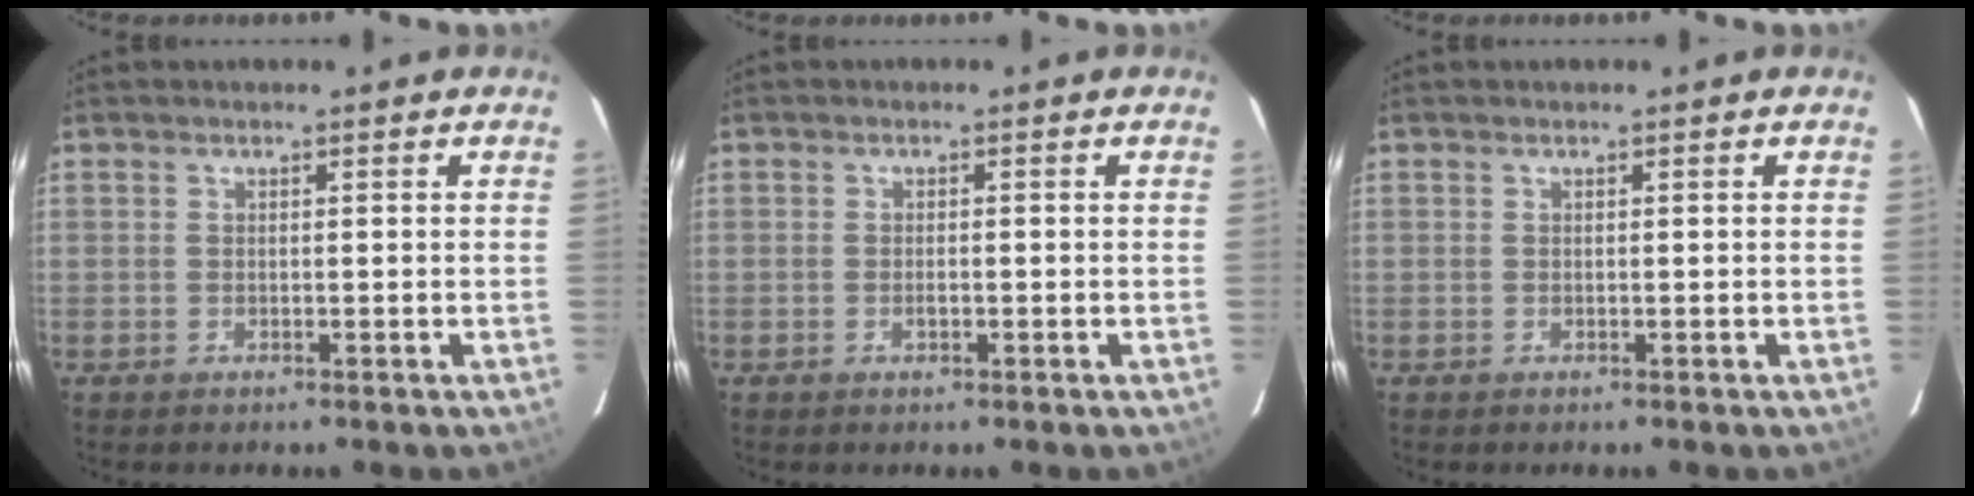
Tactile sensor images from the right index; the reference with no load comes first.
{"total": 1.3, "force": [-0.5, 0.6, 1.1], "torque": [-0.020, 0.001, -0.008]}
{"total": 0.0}